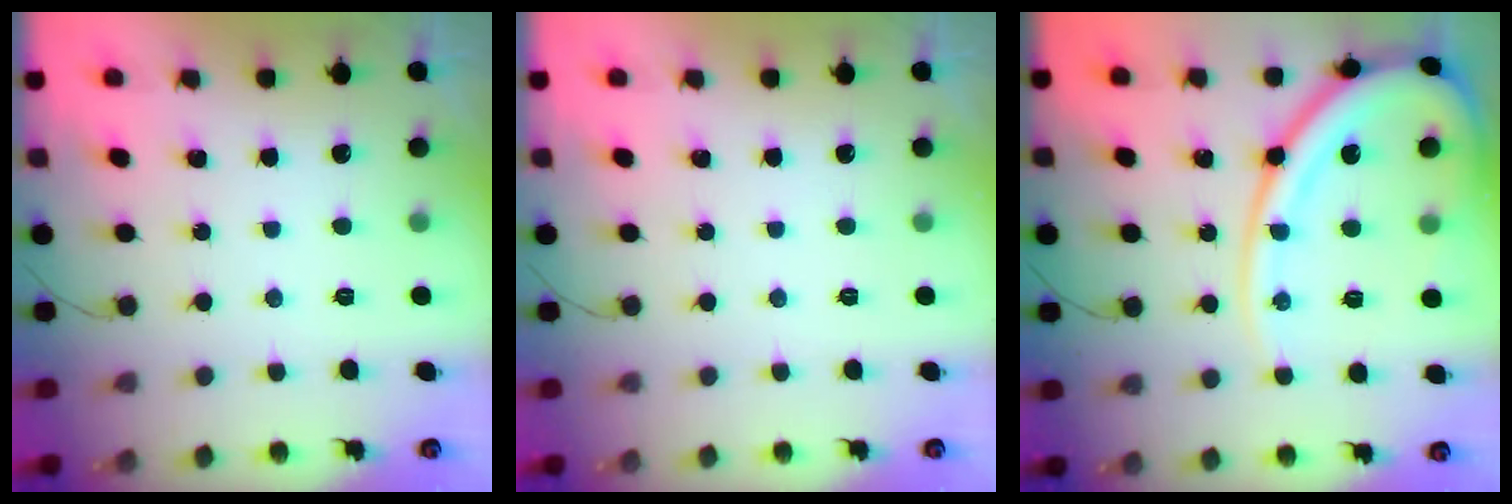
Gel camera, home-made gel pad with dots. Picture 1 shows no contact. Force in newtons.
{"total": 0.0}
{"total": 18.5, "press": 18.4, "slide": 2.1}